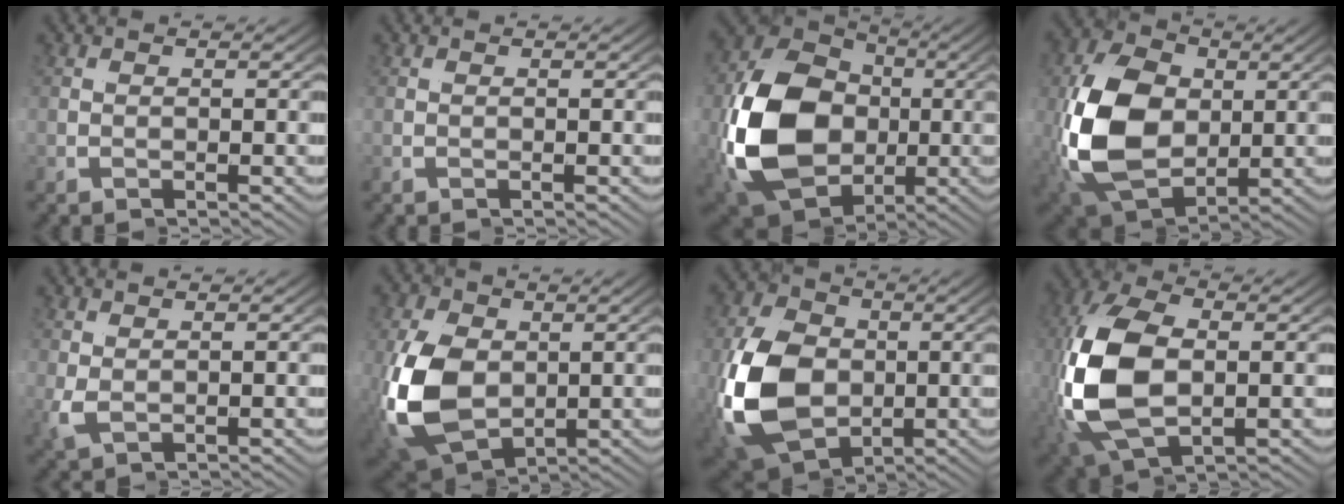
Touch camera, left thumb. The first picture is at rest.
{"total": 0.0}
{"total": 19.3, "force": [-0.8, 12.2, 15.0], "torque": [-0.303, -0.030, 0.001]}
{"total": 15.0, "force": [-0.9, 10.1, 11.1], "torque": [-0.252, -0.042, -0.001]}
{"total": 0.9, "force": [0.4, 0.5, 0.6], "torque": [-0.020, -0.006, 0.014]}
{"total": 12.8, "force": [-1.4, 8.8, 9.2], "torque": [-0.232, -0.050, -0.001]}
{"total": 15.6, "force": [-0.9, 10.6, 11.4], "torque": [-0.248, -0.037, -0.003]}
{"total": 13.6, "force": [-1.4, 8.7, 10.3], "torque": [-0.258, -0.042, -0.006]}